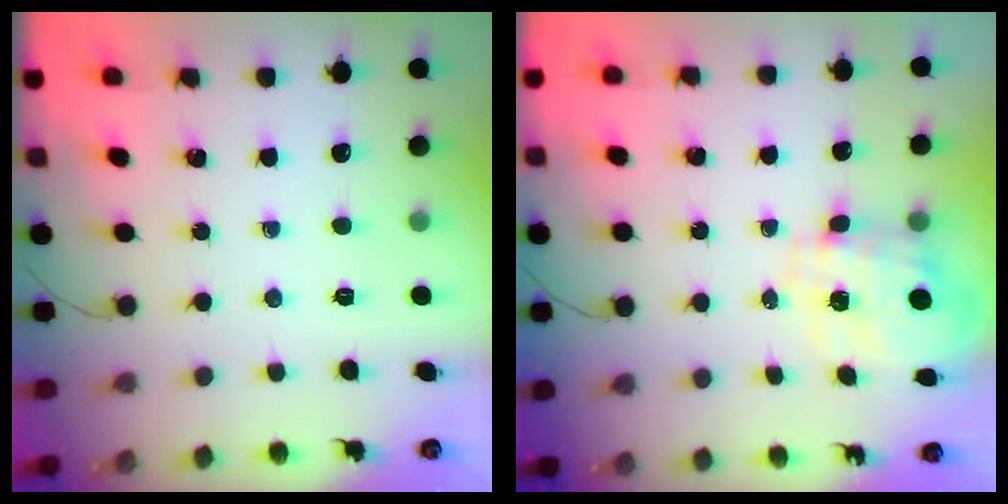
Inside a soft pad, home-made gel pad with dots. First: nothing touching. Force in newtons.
{"total": 3.6, "press": 3.4, "slide": 1.1}